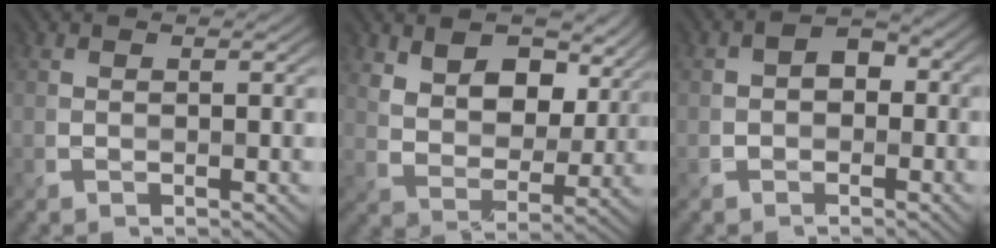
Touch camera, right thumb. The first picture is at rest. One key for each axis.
{"total": 10.4, "fx": 5.2, "fy": 6.3, "fz": 6.4, "tx": -0.133, "ty": -0.003, "tz": 0.083}
{"total": 3.1, "fx": -0.6, "fy": 2.5, "fz": 1.7, "tx": -0.025, "ty": 0.004, "tz": -0.018}